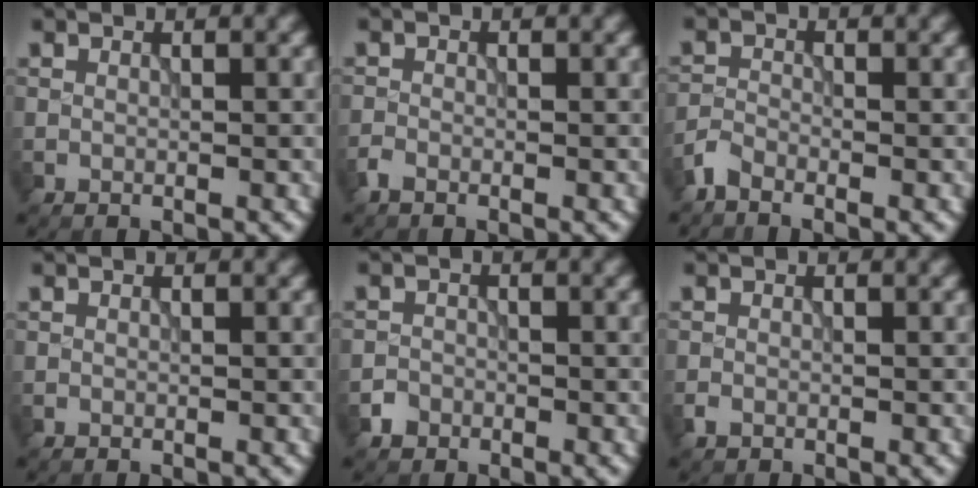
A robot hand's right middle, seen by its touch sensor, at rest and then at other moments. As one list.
[{"total": 0.9, "force": [-0.8, 0.3, 0.4], "torque": [-0.006, 0.000, -0.019]}, {"total": 1.6, "force": [-1.4, 0.5, 0.6], "torque": [-0.012, 0.002, -0.038]}, {"total": 0.0}, {"total": 1.3, "force": [-0.8, 1.0, 0.1], "torque": [0.008, 0.003, -0.017]}, {"total": 0.7, "force": [-0.5, 0.5, 0.2], "torque": [-0.002, -0.001, -0.010]}]